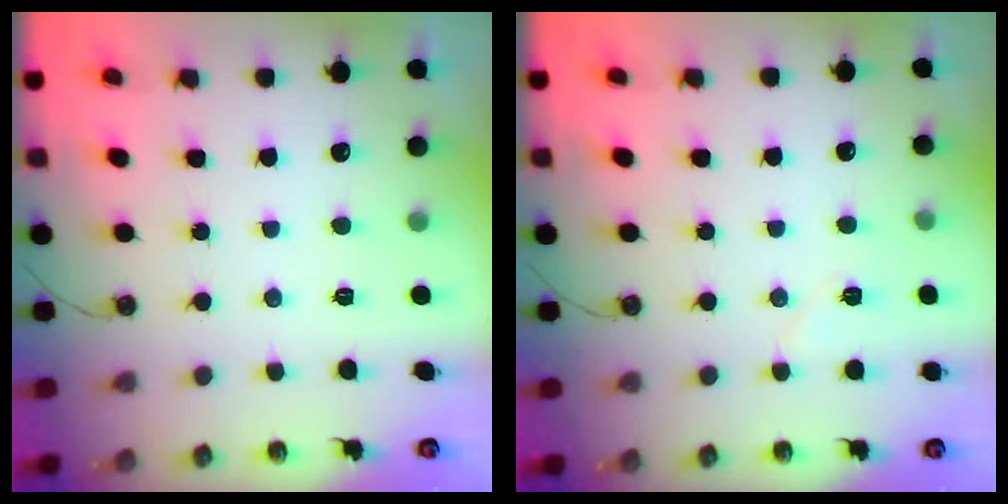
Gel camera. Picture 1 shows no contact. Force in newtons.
{"total": 4.6, "press": 4.3, "slide": 1.6}